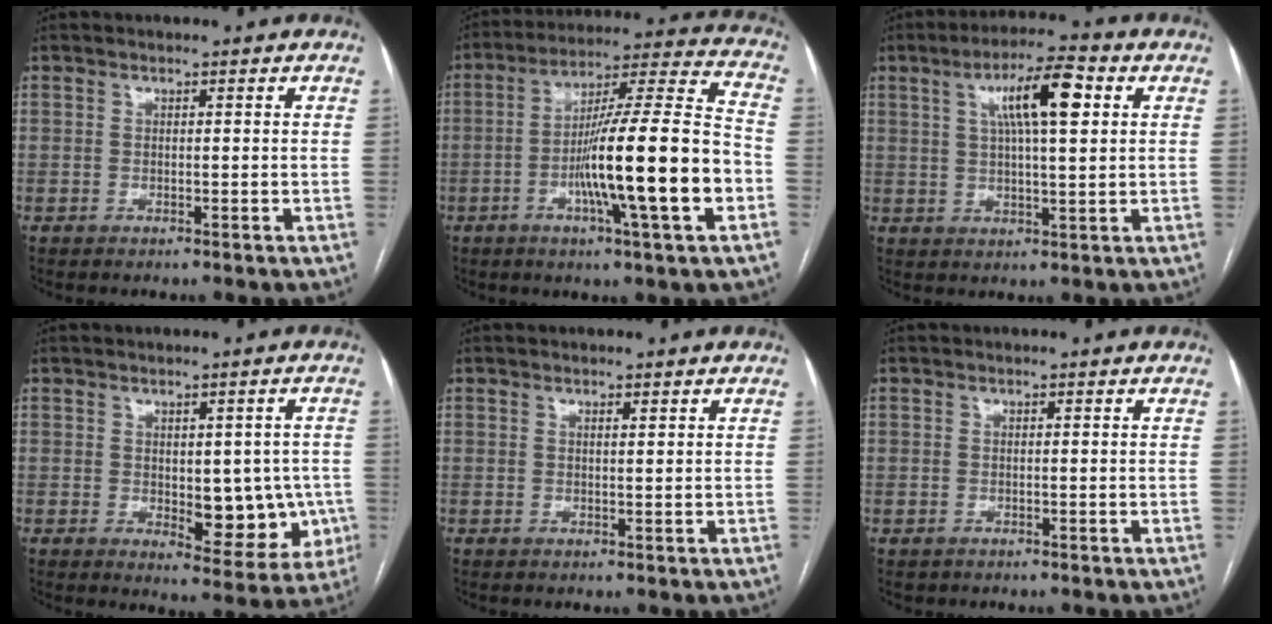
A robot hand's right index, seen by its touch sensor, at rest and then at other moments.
{"total": 20.1, "force": [-5.3, 0.3, 19.4], "torque": [-0.299, 0.004, -0.086]}
{"total": 9.8, "force": [3.3, 1.5, 9.1], "torque": [-0.156, 0.019, 0.054]}
{"total": 9.8, "force": [-1.1, 4.8, 8.5], "torque": [-0.087, 0.006, -0.001]}
{"total": 0.7, "force": [0.5, 0.0, 0.5], "torque": [-0.009, -0.002, 0.008]}
{"total": 0.9, "force": [-0.4, 0.8, -0.1], "torque": [-0.005, 0.006, -0.005]}